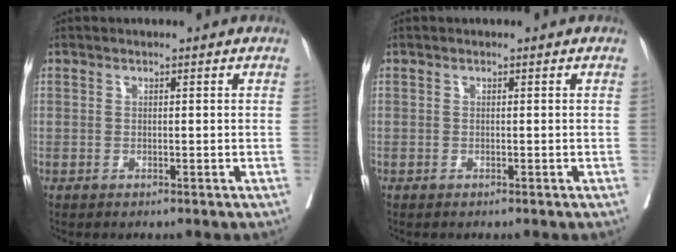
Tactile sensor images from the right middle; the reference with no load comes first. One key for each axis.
{"total": 0.0}